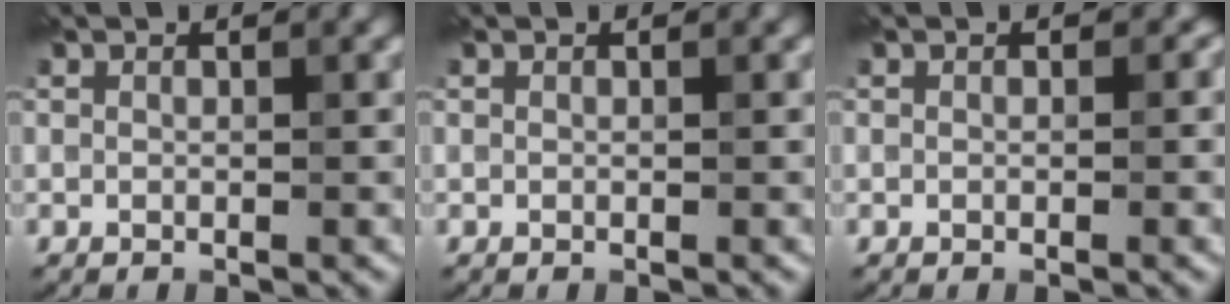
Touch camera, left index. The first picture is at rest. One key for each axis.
{"total": 0.0}
{"total": 0.9, "fx": -0.1, "fy": 0.8, "fz": 0.5, "tx": -0.001, "ty": -0.004, "tz": -0.004}